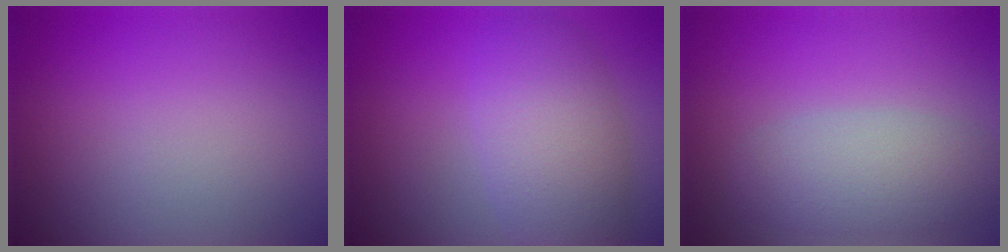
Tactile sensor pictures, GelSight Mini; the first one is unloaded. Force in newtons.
{"total": 6.1, "press": 6.1, "slide": 0.3}
{"total": 4.3, "press": 4.3, "slide": 0.3}